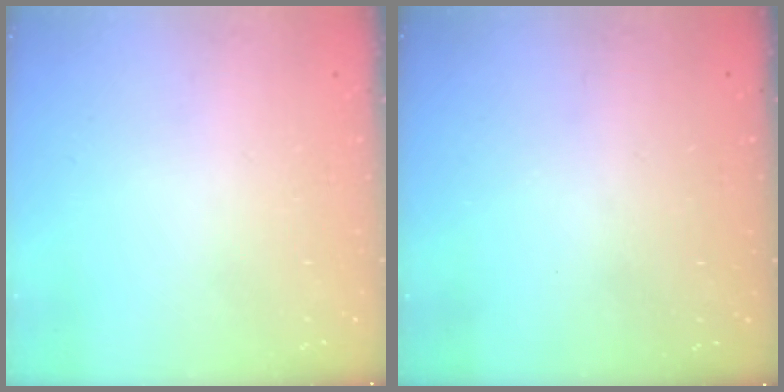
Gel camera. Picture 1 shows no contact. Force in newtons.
{"total": 3.1, "press": 2.9, "slide": 1.1}